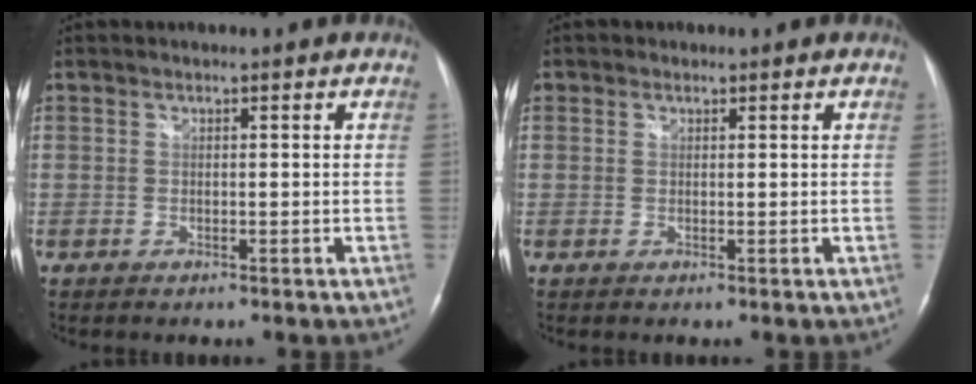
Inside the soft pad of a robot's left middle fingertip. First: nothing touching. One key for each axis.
{"total": 0.7, "fx": 0.4, "fy": 0.5, "fz": 0.1, "tx": 0.001, "ty": -0.001, "tz": 0.005}